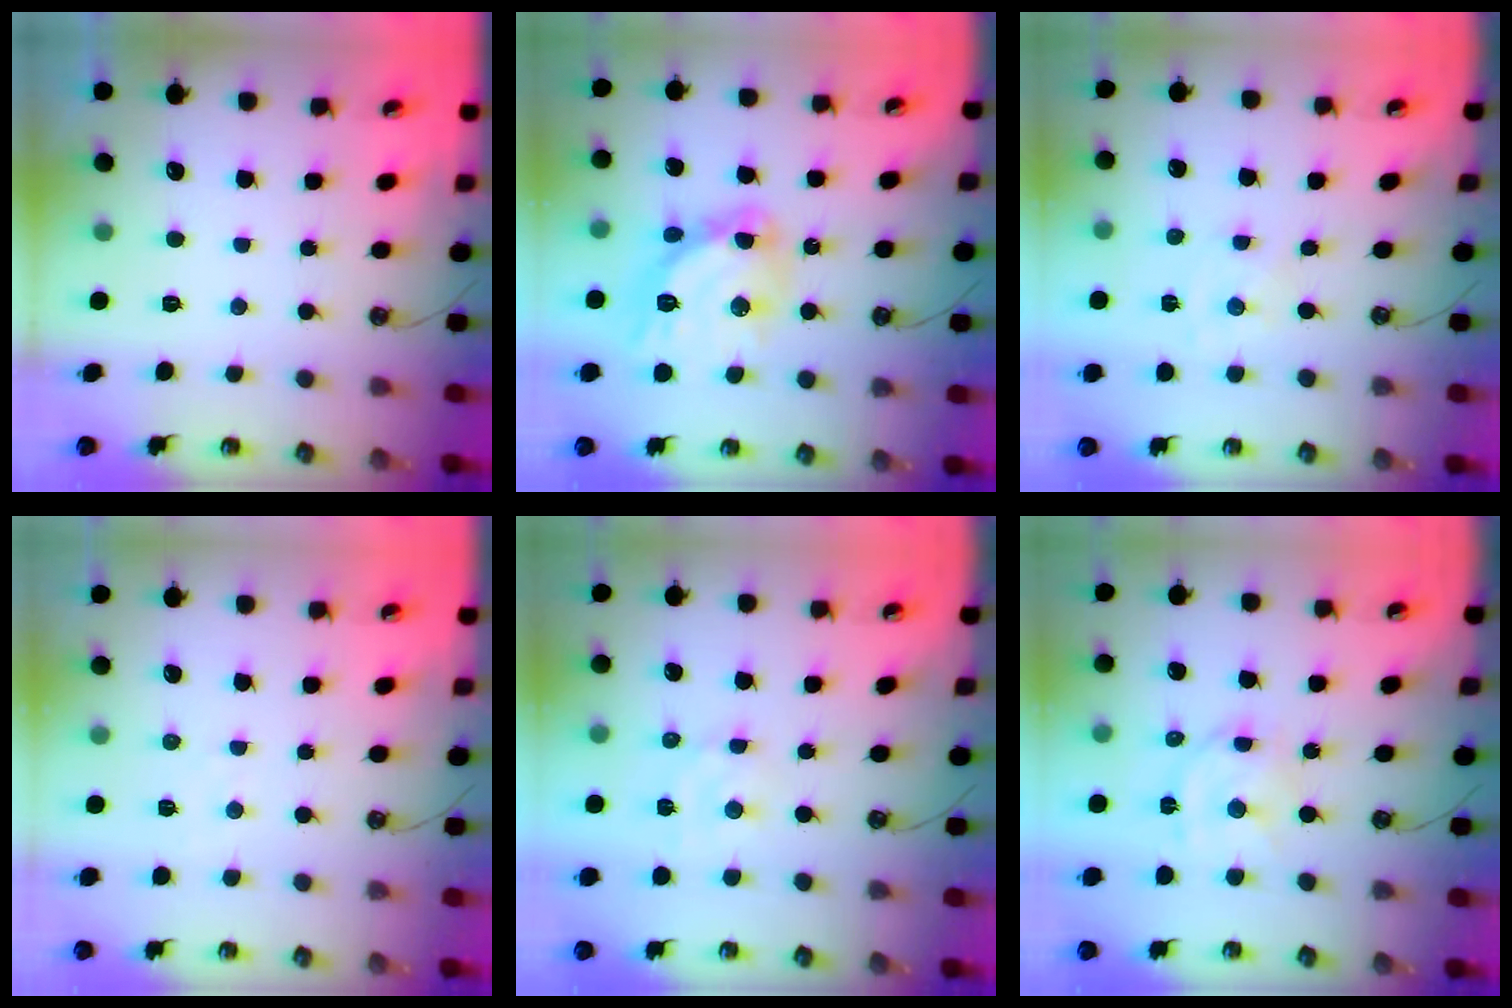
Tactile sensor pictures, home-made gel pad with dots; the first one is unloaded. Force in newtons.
{"total": 15.4, "press": 15.4, "slide": 1.4}
{"total": 0.0}
{"total": 3.0, "press": 3.0, "slide": 0.4}
{"total": 3.5, "press": 3.4, "slide": 0.8}
{"total": 9.1, "press": 9.0, "slide": 1.0}